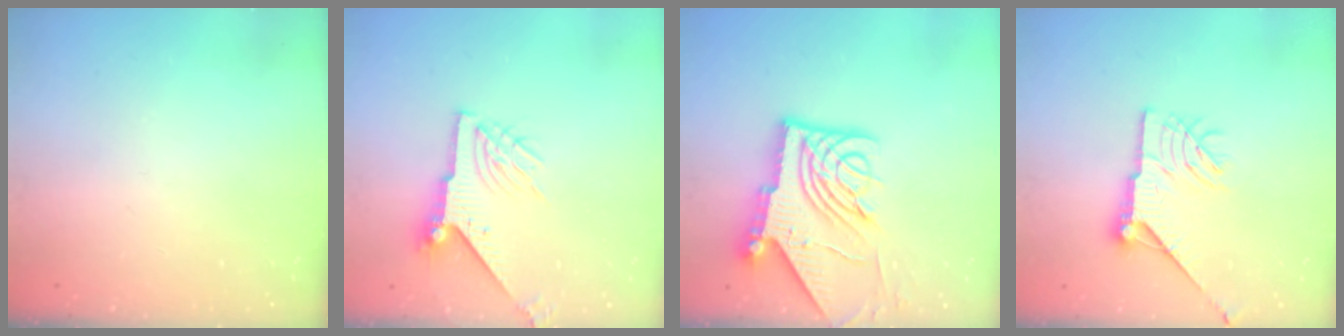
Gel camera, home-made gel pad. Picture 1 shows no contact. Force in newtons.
{"total": 8.4, "press": 8.4, "slide": 0.6}
{"total": 15.6, "press": 15.4, "slide": 1.9}
{"total": 13.0, "press": 13.0, "slide": 0.7}